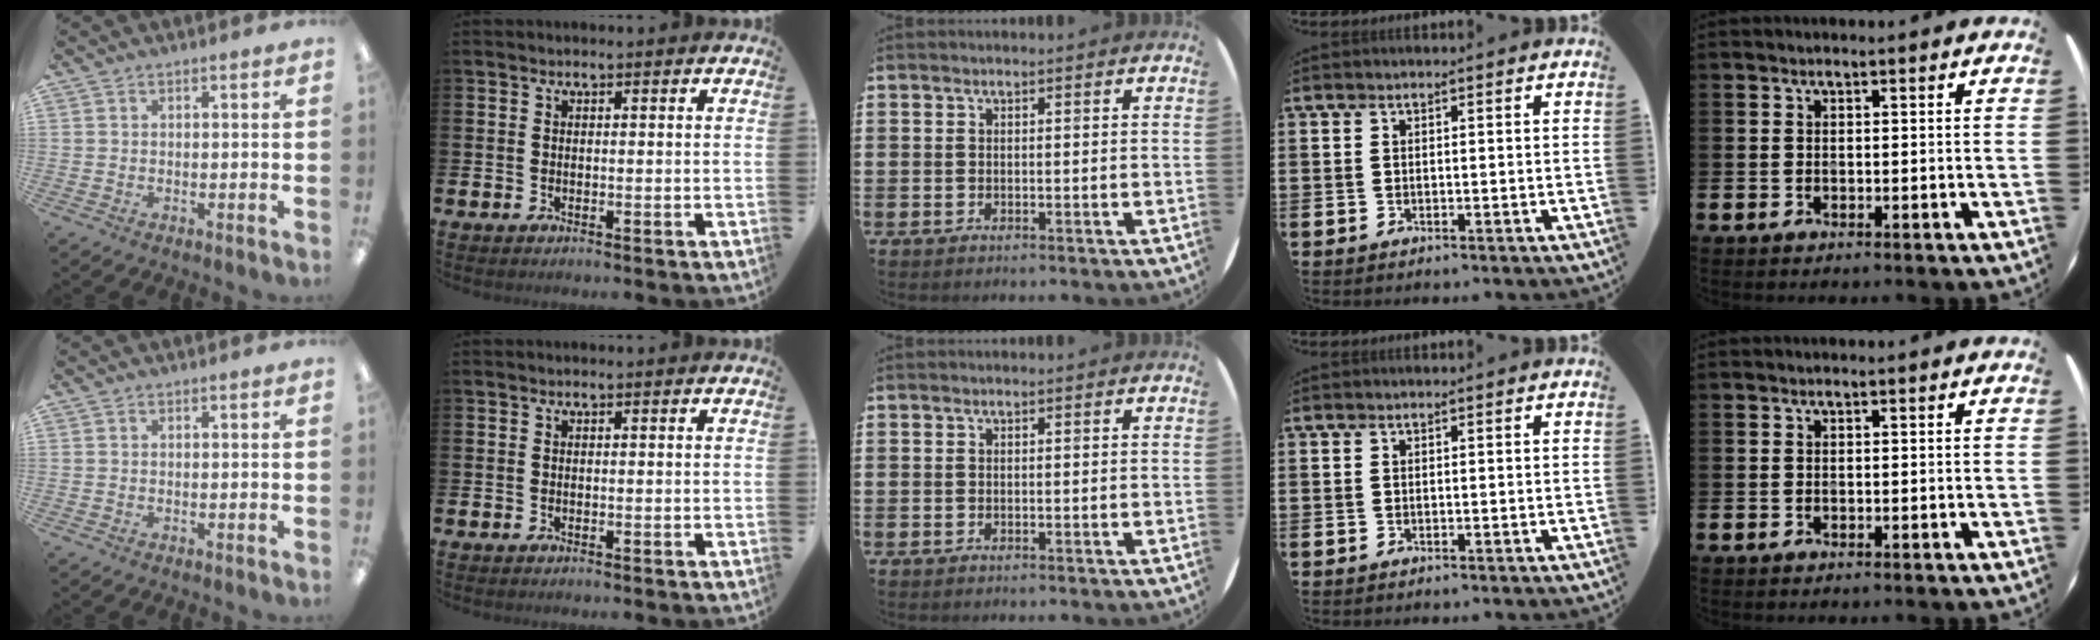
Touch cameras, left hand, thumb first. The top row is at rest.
{}